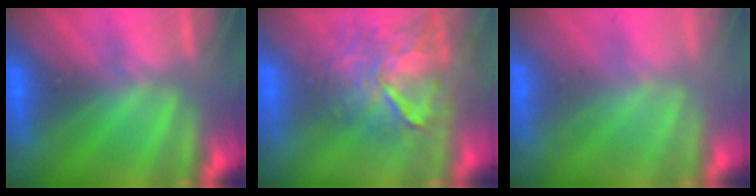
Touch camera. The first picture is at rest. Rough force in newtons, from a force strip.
{"total": 8.3}
{"total": 1.8}